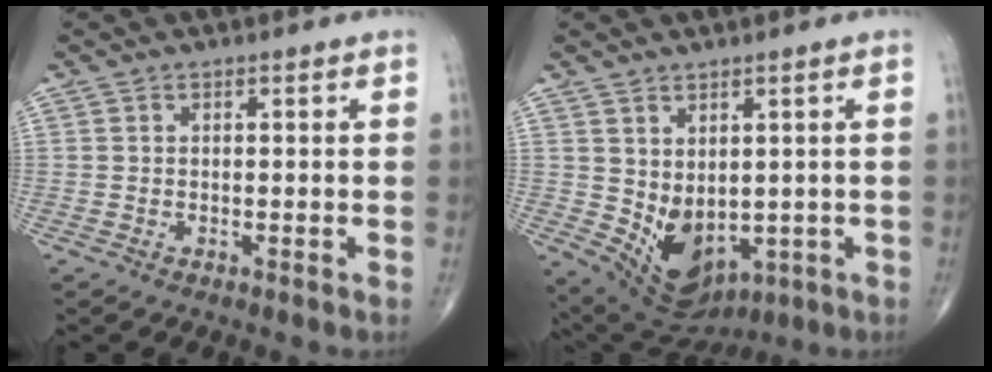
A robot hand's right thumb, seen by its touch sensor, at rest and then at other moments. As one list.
[{"total": 9.7, "force": [-0.5, 6.7, 7.0], "torque": [-0.085, -0.010, 0.026]}]